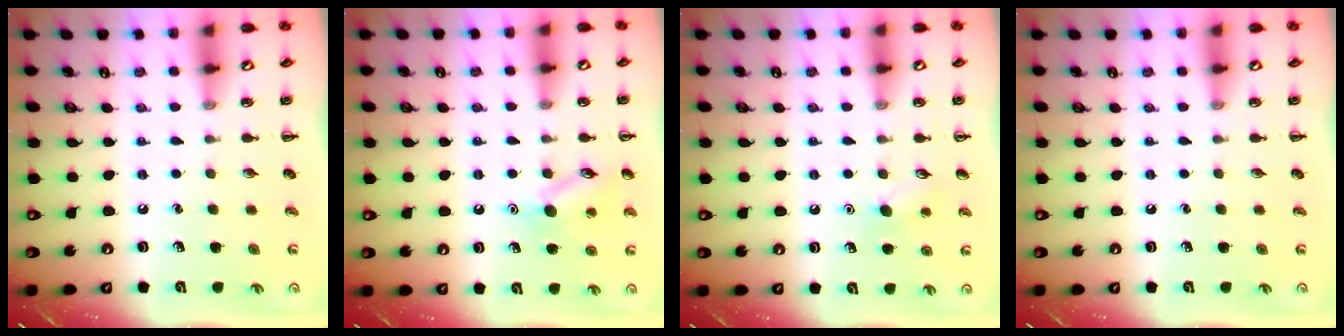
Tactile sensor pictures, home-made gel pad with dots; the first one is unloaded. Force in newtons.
{"total": 10.1, "press": 10.0, "slide": 1.3}
{"total": 7.2, "press": 6.9, "slide": 1.9}
{"total": 0.0}